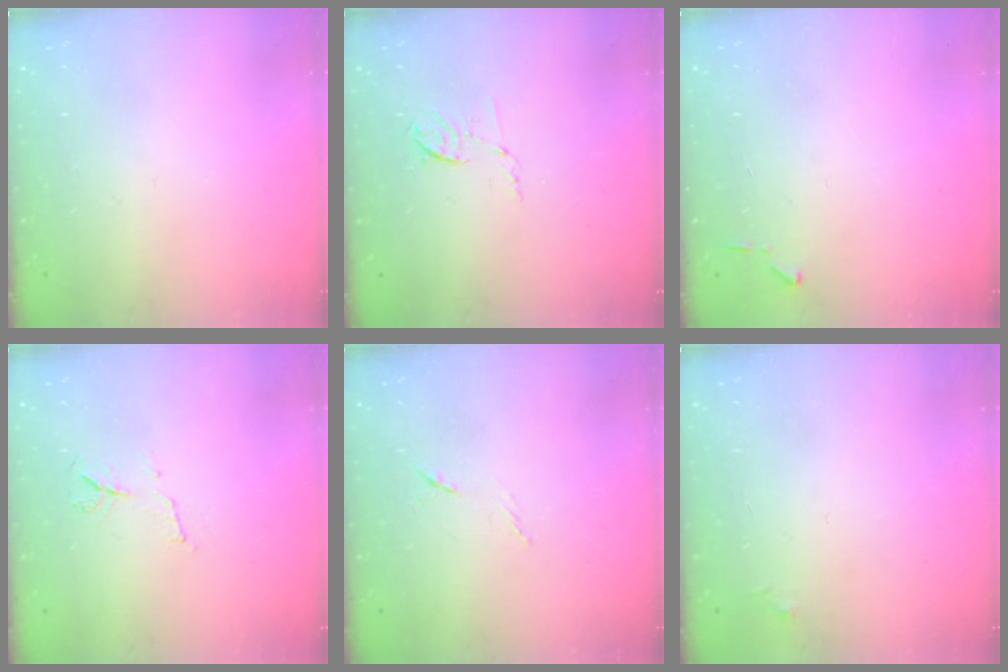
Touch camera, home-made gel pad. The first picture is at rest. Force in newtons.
{"total": 4.4, "press": 4.2, "slide": 1.5}
{"total": 3.6, "press": 3.6, "slide": 0.5}
{"total": 6.5, "press": 6.5, "slide": 0.8}
{"total": 6.2, "press": 6.1, "slide": 0.9}
{"total": 3.3, "press": 3.2, "slide": 0.5}